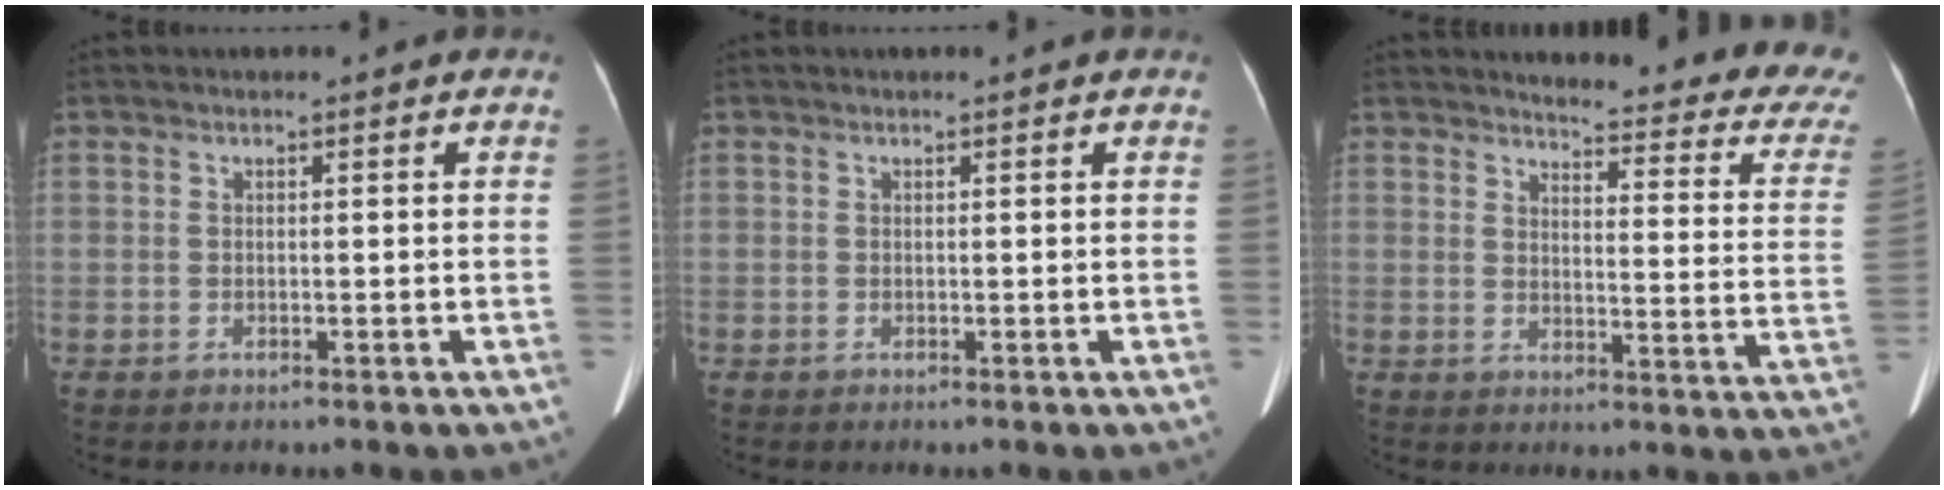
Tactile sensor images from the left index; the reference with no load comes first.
{"total": 0.0}
{"total": 18.1, "force": [17.0, 1.2, 6.2], "torque": [-0.067, -0.113, 0.167]}